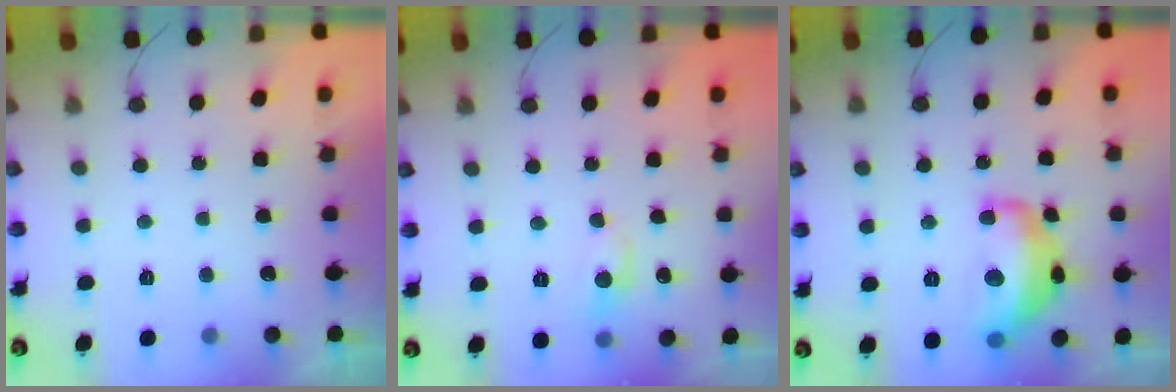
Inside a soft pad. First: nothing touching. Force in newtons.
{"total": 5.3, "press": 5.2, "slide": 0.6}
{"total": 14.5, "press": 14.5, "slide": 0.8}